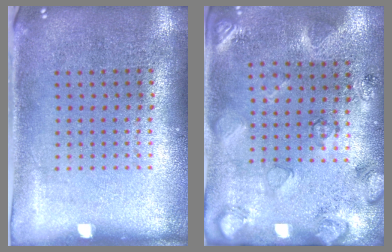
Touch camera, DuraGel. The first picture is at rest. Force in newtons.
{"total": 2.3, "press": 1.8, "slide": 1.4}